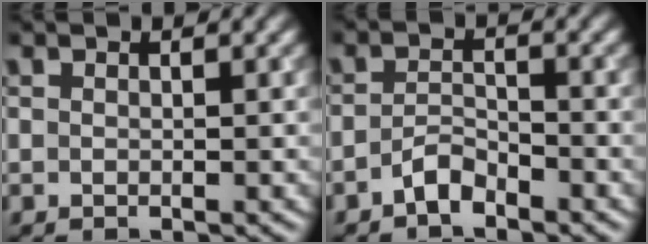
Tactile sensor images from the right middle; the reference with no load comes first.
{"total": 2.0, "force": [-1.6, 0.7, 1.0], "torque": [-0.022, 0.007, -0.034]}